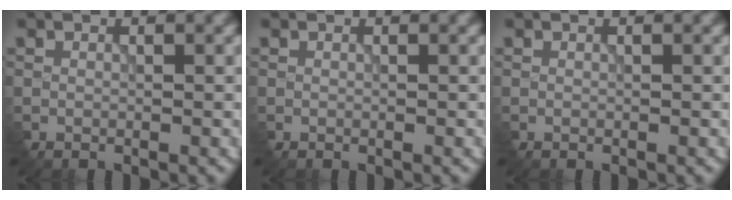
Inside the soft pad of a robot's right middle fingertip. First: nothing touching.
{"total": 0.0}
{"total": 0.0}